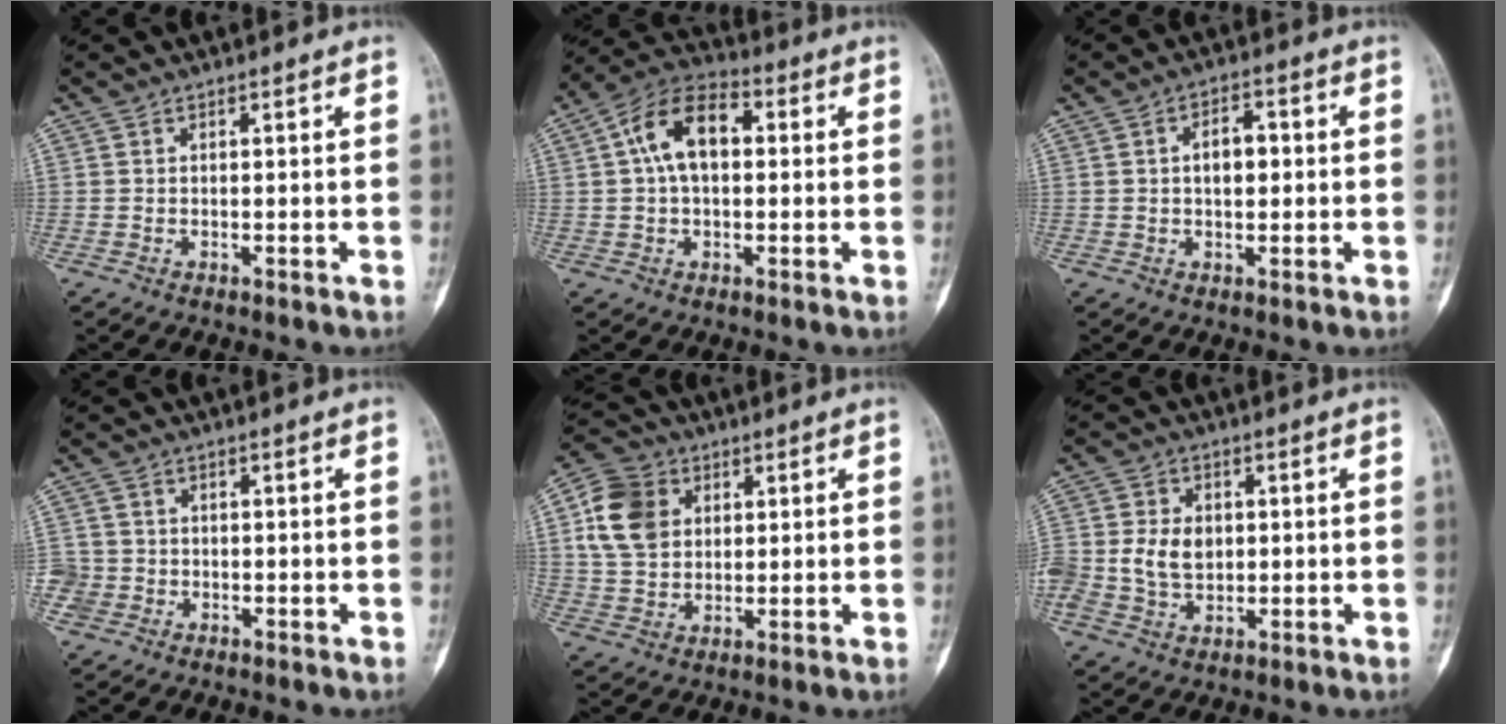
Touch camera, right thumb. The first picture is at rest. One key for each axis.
{"total": 11.7, "fx": 1.9, "fy": 6.9, "fz": 9.2, "tx": -0.158, "ty": 0.030, "tz": 0.023}
{"total": 5.2, "fx": 0.5, "fy": 2.9, "fz": 4.2, "tx": -0.058, "ty": 0.010, "tz": 0.003}
{"total": 3.0, "fx": -1.0, "fy": 2.8, "fz": 0.0, "tx": 0.016, "ty": 0.013, "tz": -0.025}
{"total": 11.2, "fx": 2.9, "fy": 8.8, "fz": 6.3, "tx": -0.099, "ty": 0.004, "tz": 0.051}
{"total": 9.3, "fx": 0.1, "fy": 7.1, "fz": 6.0, "tx": -0.107, "ty": 0.007, "tz": 0.009}